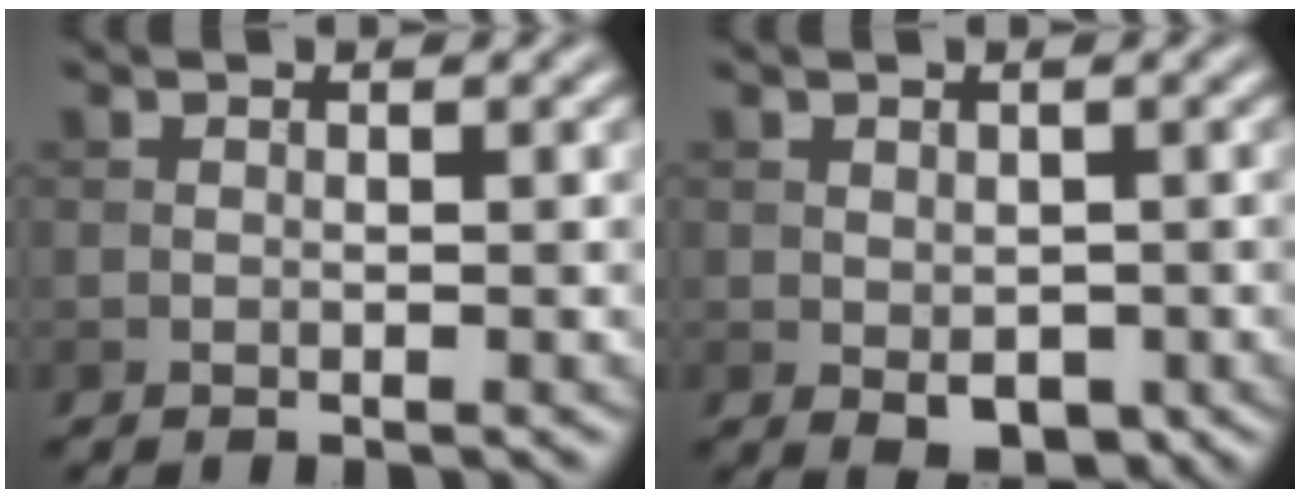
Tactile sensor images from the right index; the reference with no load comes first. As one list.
[{"total": 2.7, "force": [-0.8, 1.6, 2.0], "torque": [-0.030, -0.010, -0.005]}]